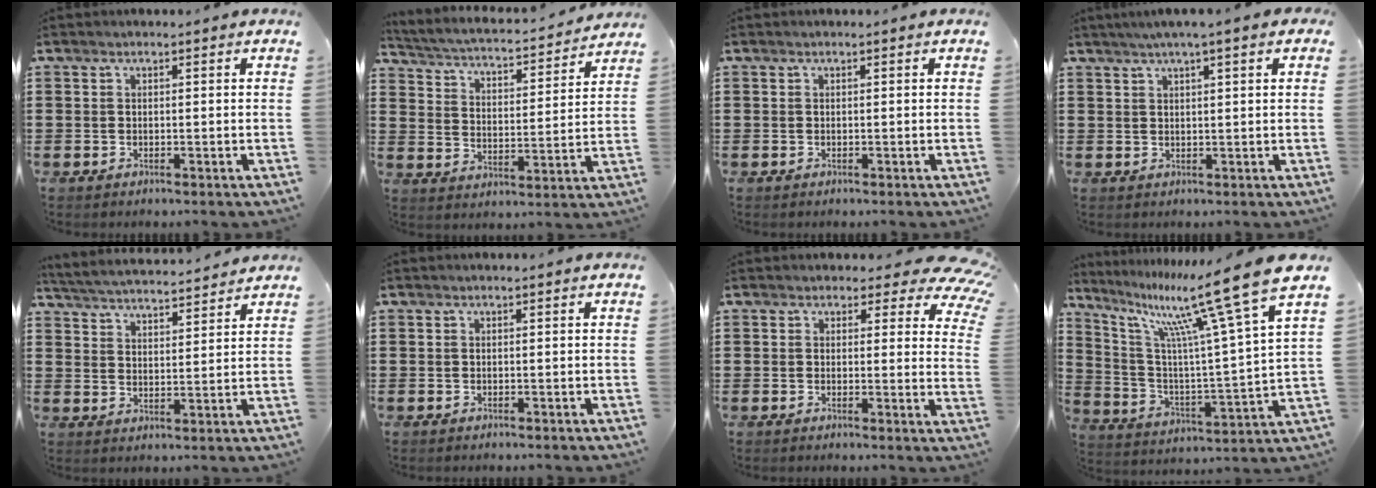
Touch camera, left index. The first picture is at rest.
{"total": 2.7, "force": [2.5, 0.2, 0.9], "torque": [-0.038, -0.027, 0.031]}
{"total": 0.0}
{"total": 2.7, "force": [1.8, 0.3, 2.0], "torque": [-0.041, 0.006, 0.031]}
{"total": 3.8, "force": [3.8, -0.2, 0.4], "torque": [-0.028, -0.027, 0.061]}
{"total": 0.0}
{"total": 4.0, "force": [3.1, 2.0, 1.7], "torque": [-0.025, -0.012, 0.050]}
{"total": 16.1, "force": [11.4, 1.0, 11.4], "torque": [-0.232, -0.071, 0.175]}